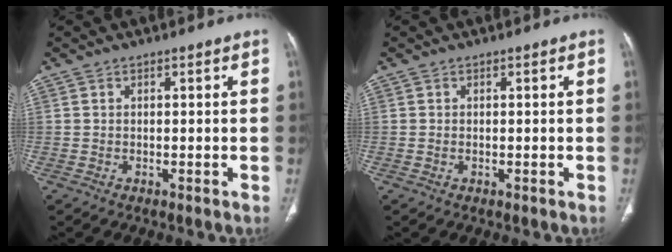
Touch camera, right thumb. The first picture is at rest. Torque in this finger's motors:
{"motor_torque": [0.09, -0.23, -0.16, -0.47, 0.00]}